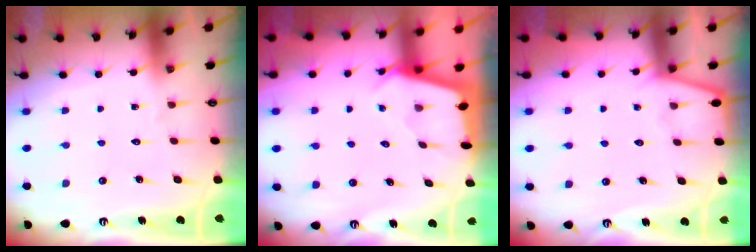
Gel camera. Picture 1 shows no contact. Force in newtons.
{"total": 2.4, "press": 2.4, "slide": 0.3}
{"total": 2.4, "press": 2.4, "slide": 0.2}